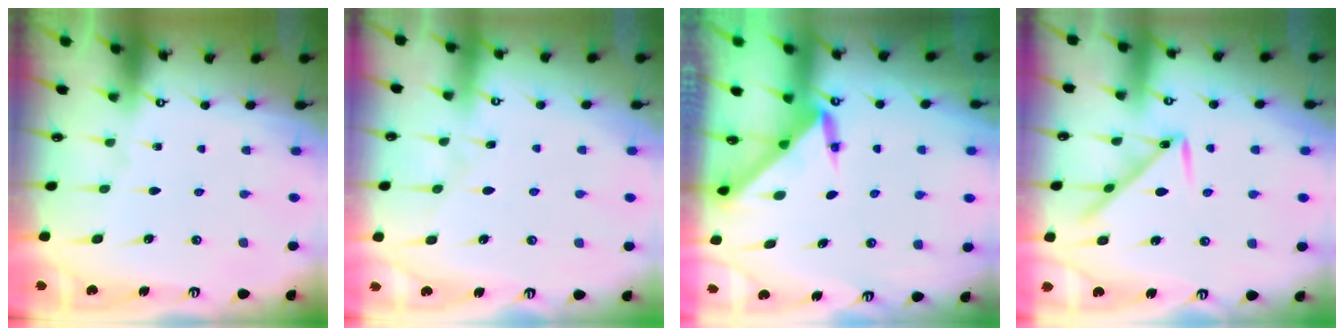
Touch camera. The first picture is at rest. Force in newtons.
{"total": 4.5, "press": 4.5, "slide": 0.5}
{"total": 3.2, "press": 3.2, "slide": 0.0}
{"total": 8.3, "press": 8.3, "slide": 0.7}